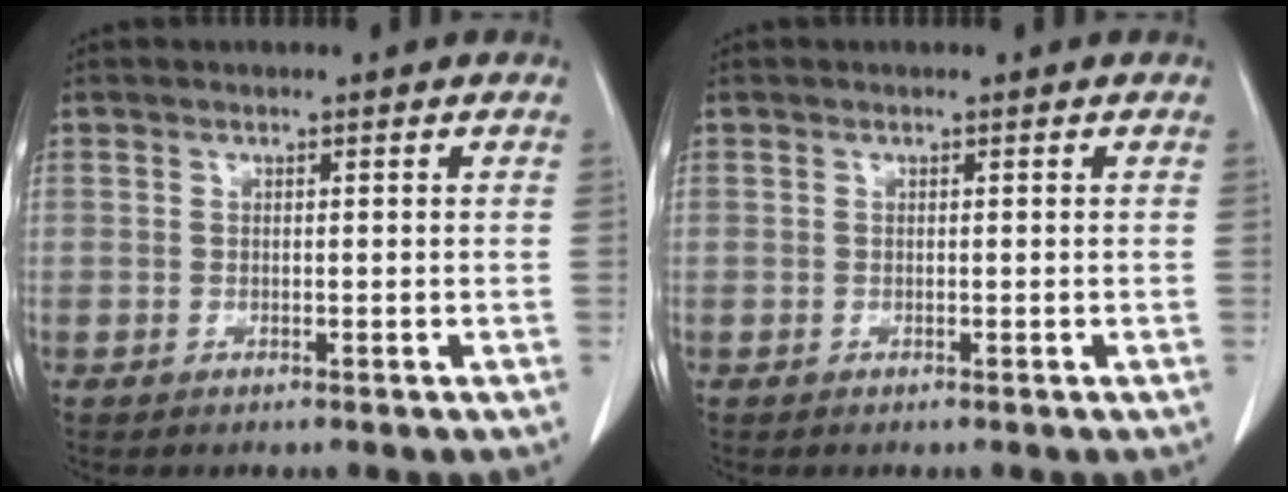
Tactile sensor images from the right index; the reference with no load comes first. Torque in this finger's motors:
{"motor_torque": [0.00, 0.00, 0.00, 0.00]}